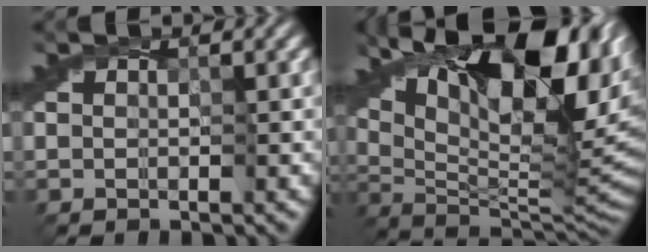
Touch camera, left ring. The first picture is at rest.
{"total": 17.5, "force": [8.1, 7.2, 13.8], "torque": [-0.209, 0.042, 0.128]}